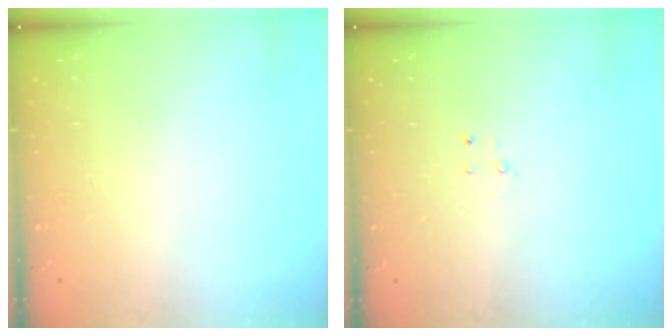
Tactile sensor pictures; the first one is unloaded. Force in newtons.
{"total": 2.6, "press": 2.6, "slide": 0.2}